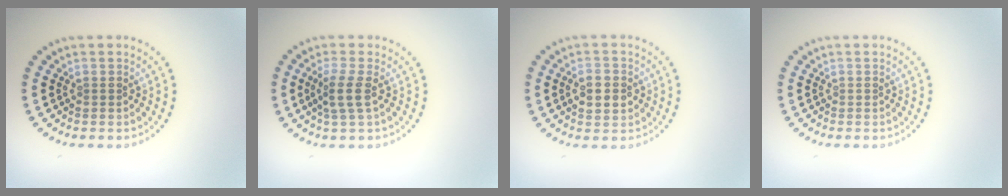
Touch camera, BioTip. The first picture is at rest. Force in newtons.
{"total": 2.3, "press": 1.9, "slide": 1.3}
{"total": 3.0, "press": 3.0, "slide": 0.1}
{"total": 0.0}